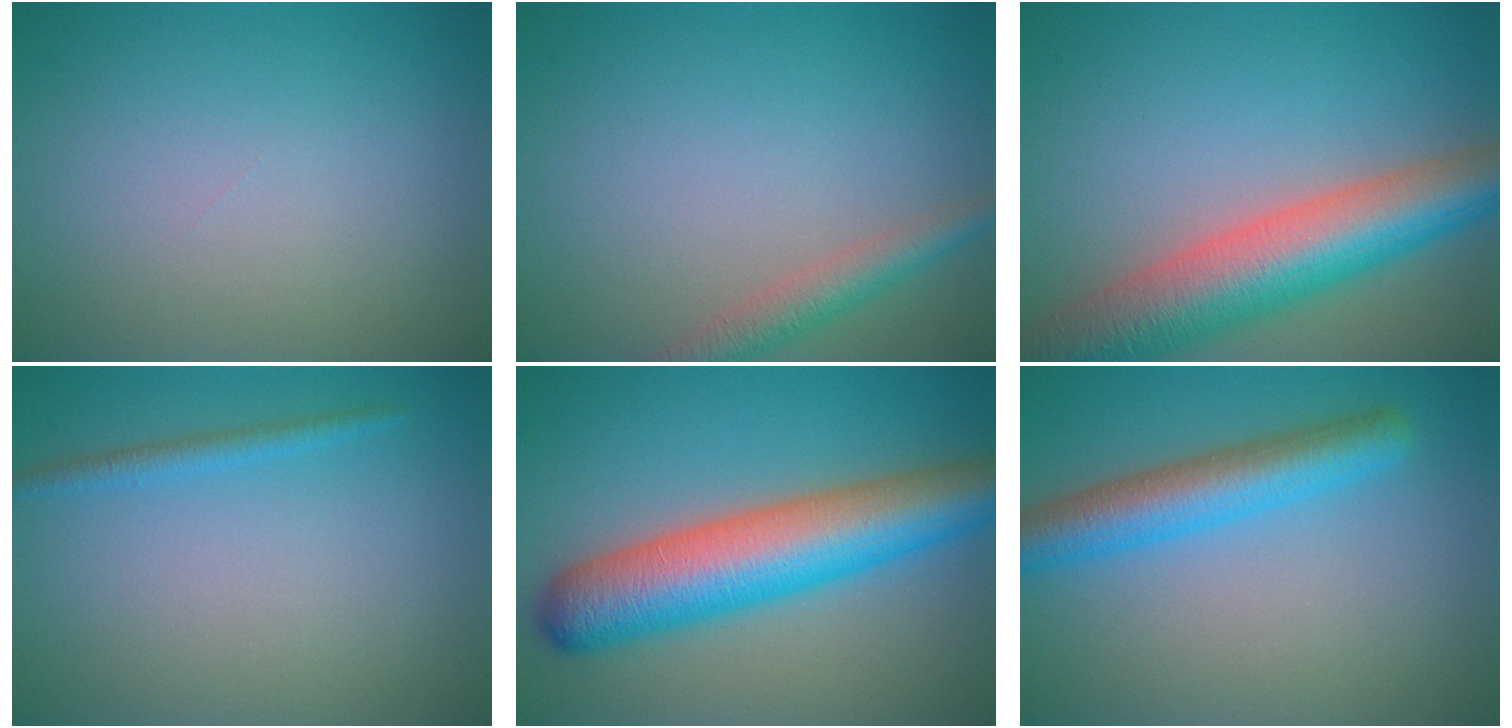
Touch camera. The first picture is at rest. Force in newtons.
{"total": 2.6, "press": 2.6, "slide": 0.1}
{"total": 10.1, "press": 10.1, "slide": 0.7}
{"total": 1.3, "press": 1.3, "slide": 0.1}
{"total": 9.9, "press": 9.9, "slide": 0.3}
{"total": 5.1, "press": 5.1, "slide": 0.2}